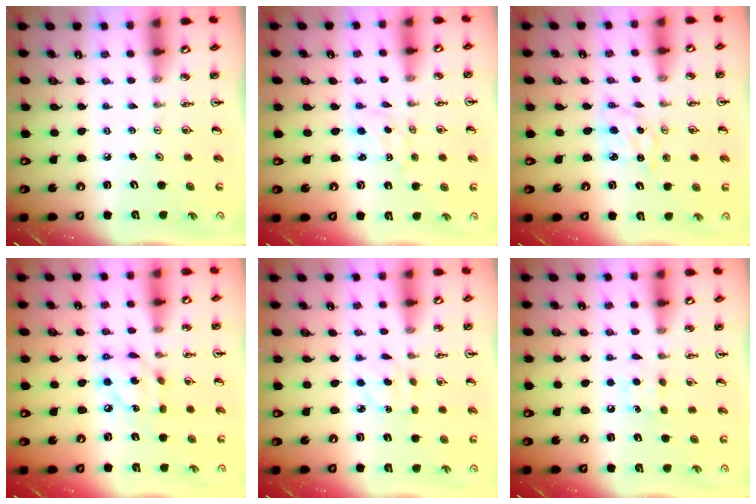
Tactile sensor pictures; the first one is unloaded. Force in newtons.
{"total": 1.1, "press": 0.9, "slide": 0.6}
{"total": 2.5, "press": 2.5, "slide": 0.3}
{"total": 10.6, "press": 10.6, "slide": 0.6}
{"total": 3.3, "press": 3.3, "slide": 0.3}
{"total": 5.9, "press": 5.9, "slide": 0.7}